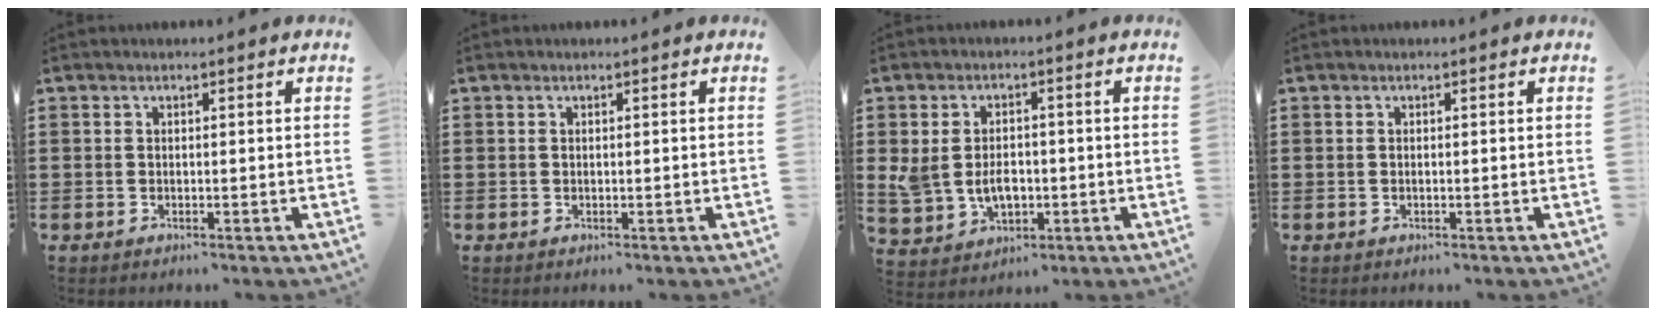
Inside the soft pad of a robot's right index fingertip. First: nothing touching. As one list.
[{"total": 0.0}, {"total": 5.5, "force": [-0.6, 4.2, 3.5], "torque": [-0.070, 0.004, -0.012]}, {"total": 0.0}]